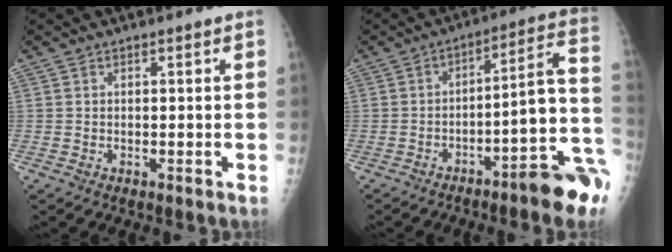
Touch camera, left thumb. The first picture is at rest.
{"total": 16.8, "force": [-7.7, 1.6, 14.8], "torque": [-0.169, 0.068, -0.112]}